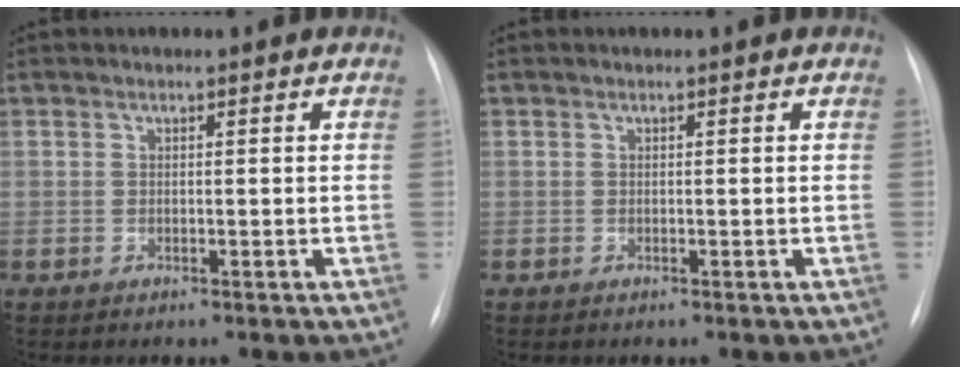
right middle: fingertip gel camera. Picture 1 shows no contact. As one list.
[{"total": 0.0}]